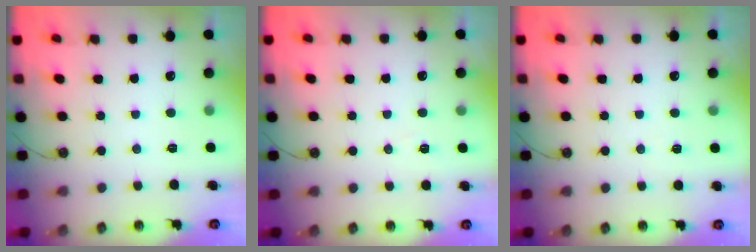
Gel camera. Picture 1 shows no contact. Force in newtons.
{"total": 5.6, "press": 3.4, "slide": 4.4}
{"total": 3.6, "press": 3.2, "slide": 1.6}